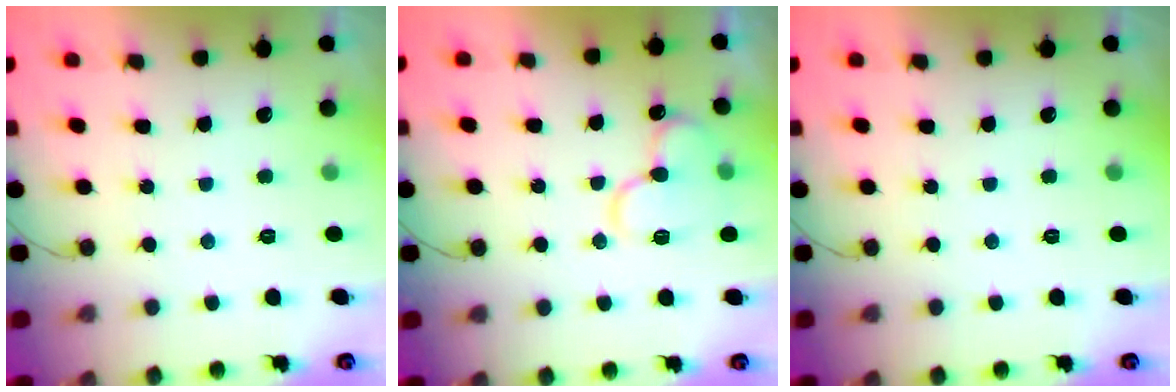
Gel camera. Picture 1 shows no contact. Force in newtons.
{"total": 13.4, "press": 13.3, "slide": 1.7}
{"total": 0.0}